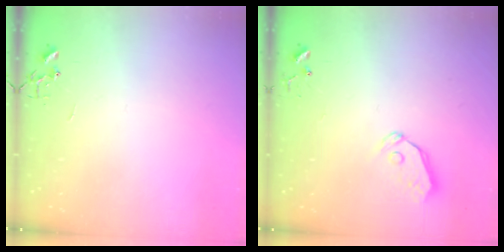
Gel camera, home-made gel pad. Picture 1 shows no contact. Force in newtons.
{"total": 4.8, "press": 4.8, "slide": 0.4}